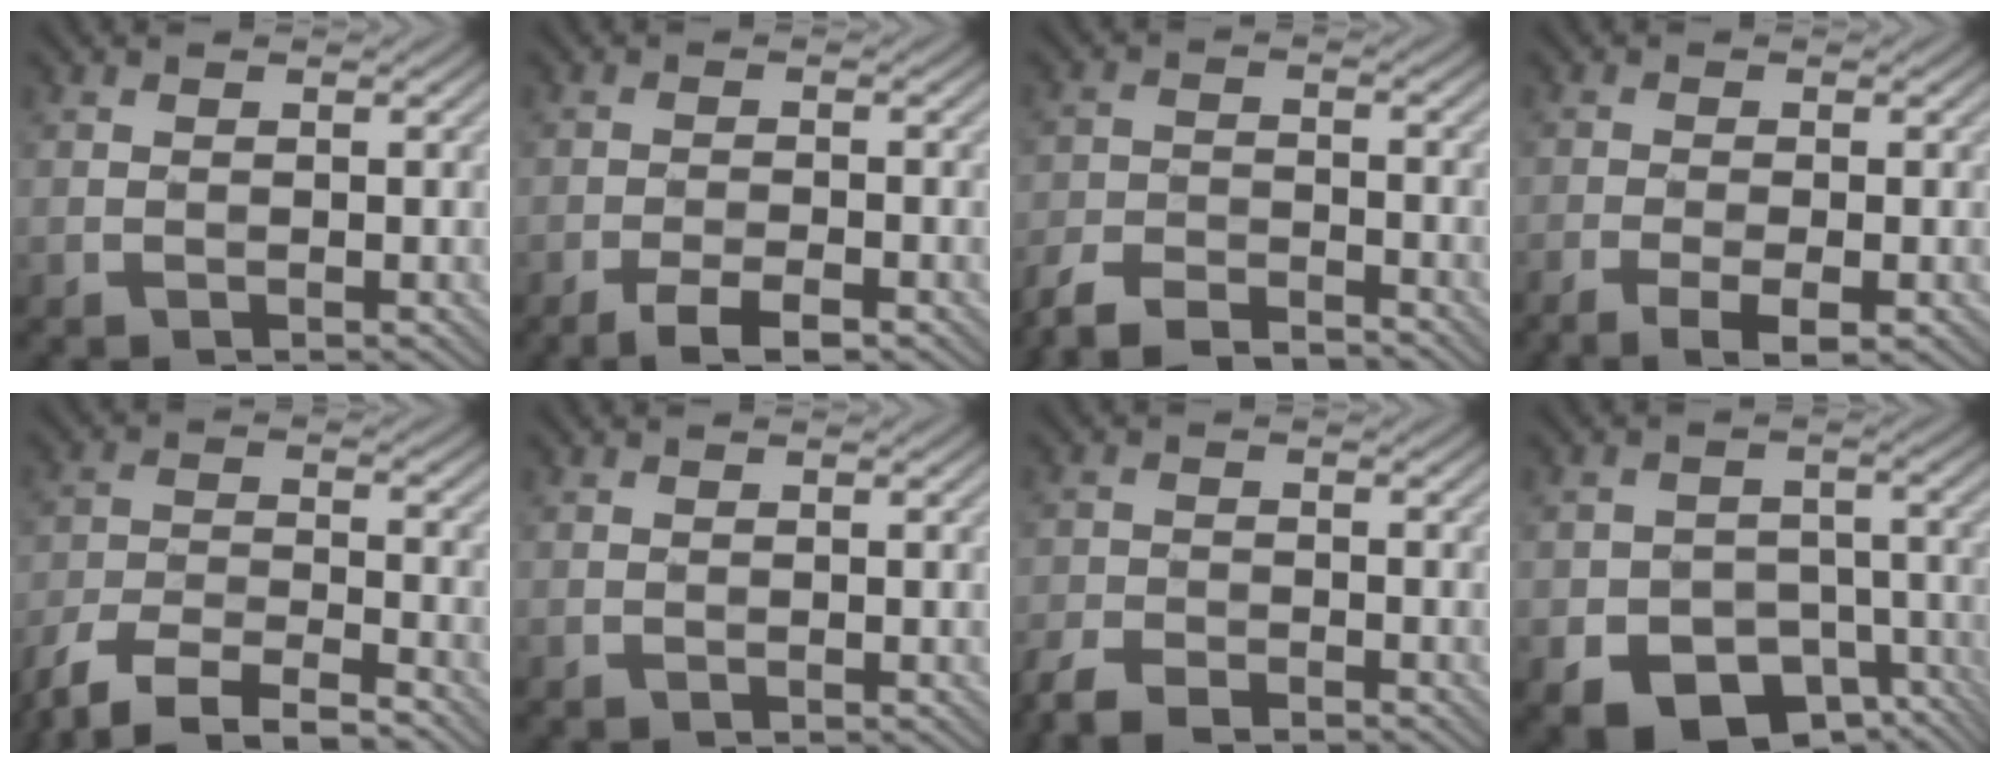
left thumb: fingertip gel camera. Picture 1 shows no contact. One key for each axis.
{"total": 3.7, "fx": -2.7, "fy": 0.7, "fz": 2.5, "tx": -0.051, "ty": 0.005, "tz": -0.047}
{"total": 5.8, "fx": -5.3, "fy": 1.1, "fz": 2.2, "tx": -0.049, "ty": -0.007, "tz": -0.109}
{"total": 4.2, "fx": -2.6, "fy": 0.9, "fz": 3.2, "tx": -0.068, "ty": -0.001, "tz": -0.045}
{"total": 7.7, "fx": -6.4, "fy": 1.9, "fz": 3.8, "tx": -0.086, "ty": -0.004, "tz": -0.129}
{"total": 0.0}
{"total": 4.5, "fx": -3.8, "fy": 1.1, "fz": 2.1, "tx": -0.048, "ty": -0.007, "tz": -0.080}
{"total": 10.0, "fx": -5.9, "fy": 6.6, "fz": 4.6, "tx": -0.077, "ty": -0.014, "tz": -0.092}